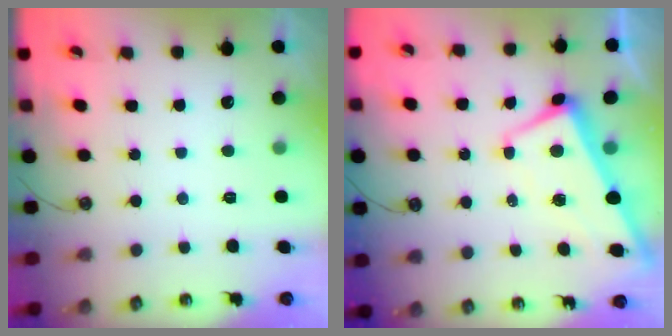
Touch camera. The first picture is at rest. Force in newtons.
{"total": 1.1, "press": 0.6, "slide": 0.9}